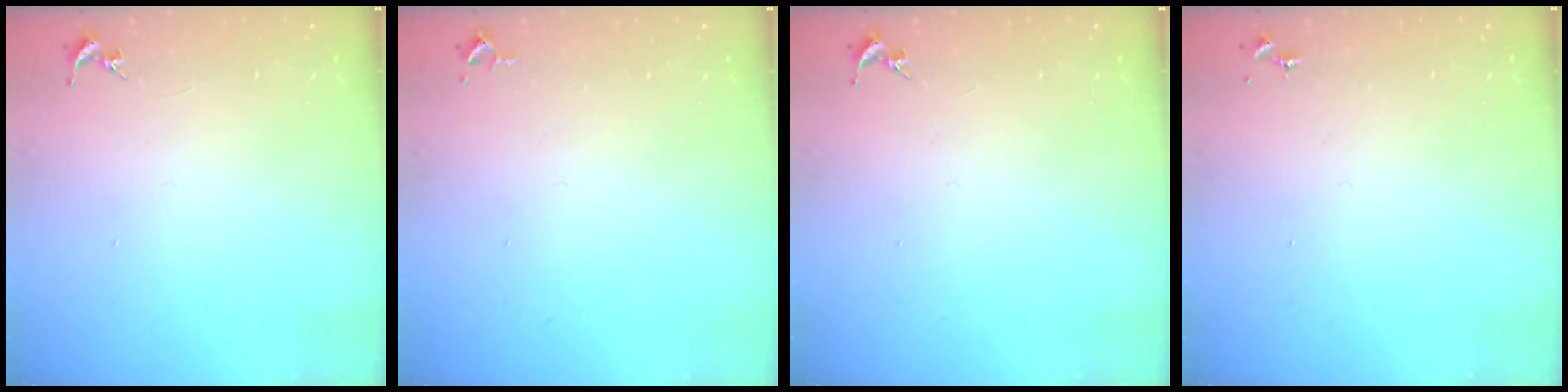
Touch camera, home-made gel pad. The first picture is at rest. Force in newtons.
{"total": 2.6, "press": 2.6, "slide": 0.4}
{"total": 0.0}
{"total": 0.0}